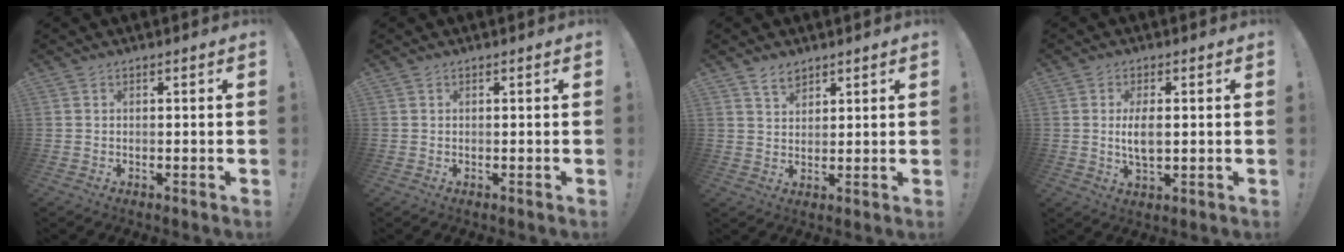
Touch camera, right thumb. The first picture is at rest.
{"total": 0.0}
{"total": 4.1, "force": [3.3, 2.0, 1.5], "torque": [-0.022, -0.017, 0.059]}
{"total": 5.8, "force": [0.4, 2.6, 5.2], "torque": [-0.094, -0.007, 0.002]}